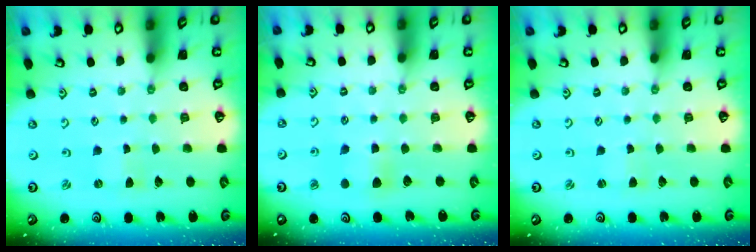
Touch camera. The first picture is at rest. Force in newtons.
{"total": 5.2, "press": 5.1, "slide": 0.7}
{"total": 1.7, "press": 1.7, "slide": 0.2}